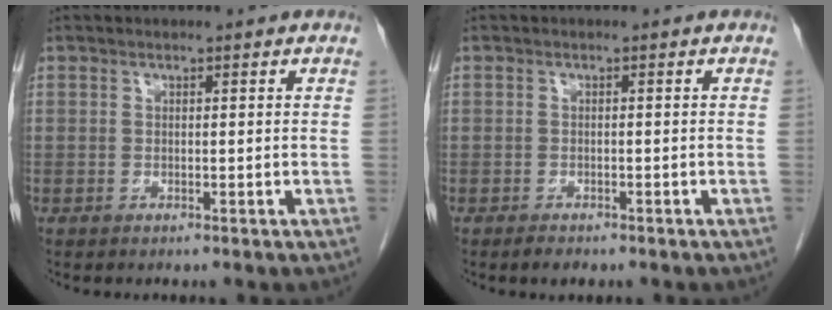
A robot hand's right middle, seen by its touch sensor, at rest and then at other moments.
{"total": 1.6, "force": [-1.2, 0.7, 0.7], "torque": [-0.016, -0.001, -0.014]}